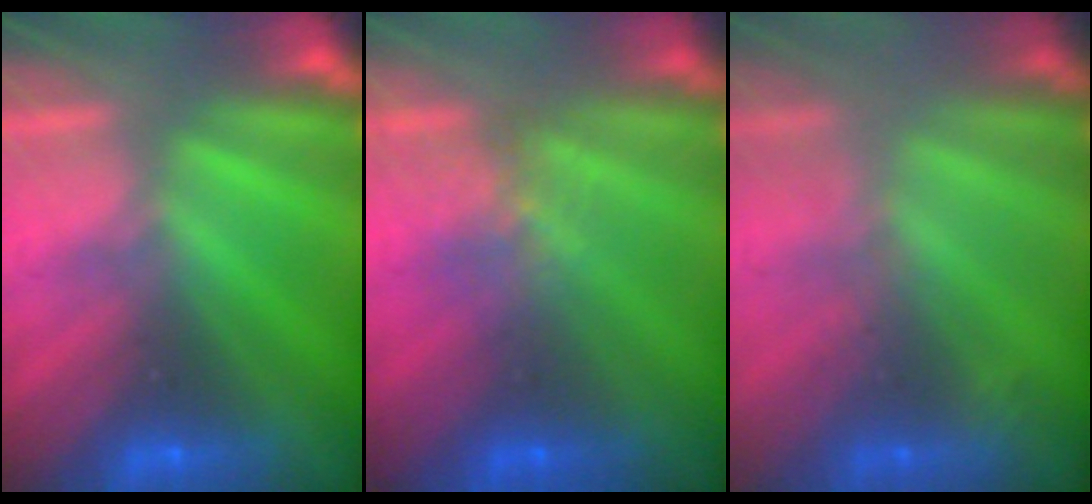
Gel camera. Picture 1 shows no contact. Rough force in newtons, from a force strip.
{"total": 4.7}
{"total": 2.6}